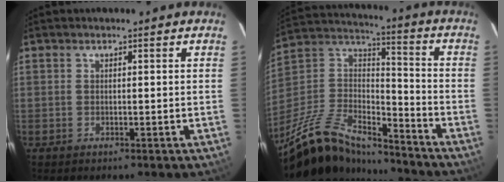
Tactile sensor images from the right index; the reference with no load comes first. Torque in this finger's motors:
{"motor_torque": [1.04, -1.10, 0.60, 0.06]}